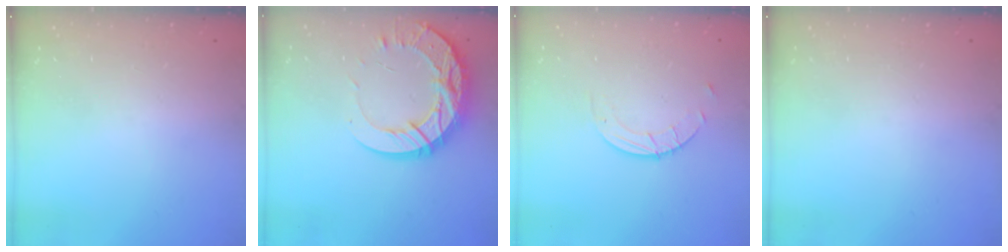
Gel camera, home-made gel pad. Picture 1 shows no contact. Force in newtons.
{"total": 18.0, "press": 17.9, "slide": 1.6}
{"total": 2.7, "press": 2.7, "slide": 0.3}
{"total": 0.0}